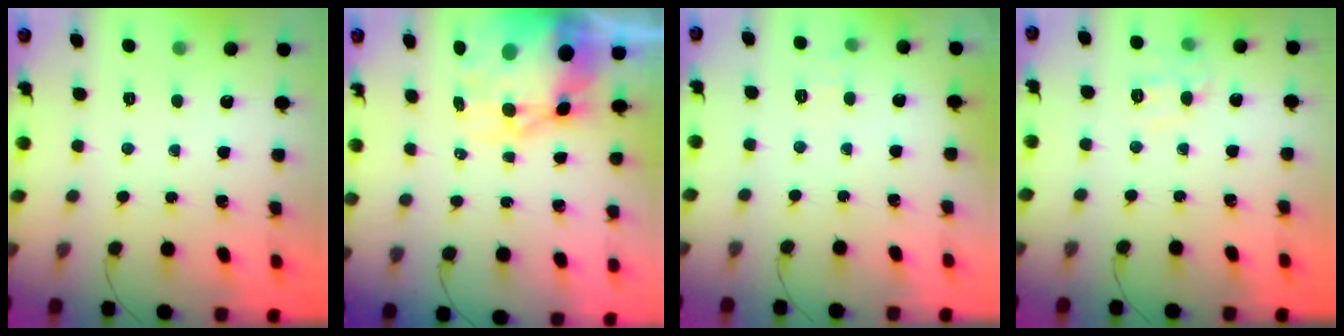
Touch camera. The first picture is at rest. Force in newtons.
{"total": 14.0, "press": 13.6, "slide": 3.6}
{"total": 6.1, "press": 5.9, "slide": 1.6}
{"total": 7.7, "press": 7.5, "slide": 1.4}